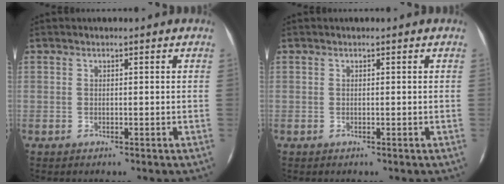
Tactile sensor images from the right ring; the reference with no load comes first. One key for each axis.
{"total": 0.0}